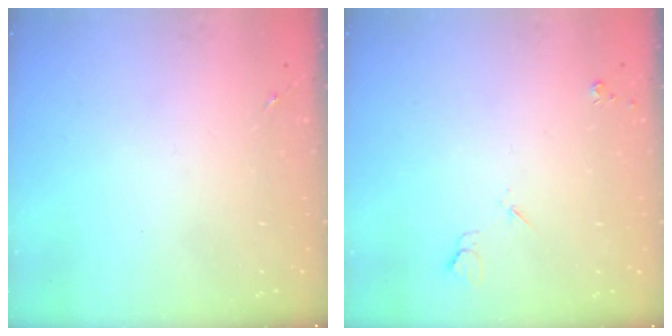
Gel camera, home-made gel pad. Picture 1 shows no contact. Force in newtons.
{"total": 3.6, "press": 3.5, "slide": 0.8}